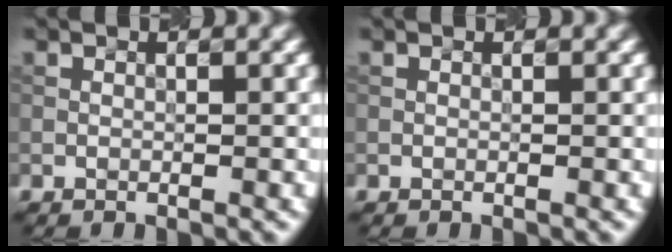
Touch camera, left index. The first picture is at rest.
{"total": 0.0}